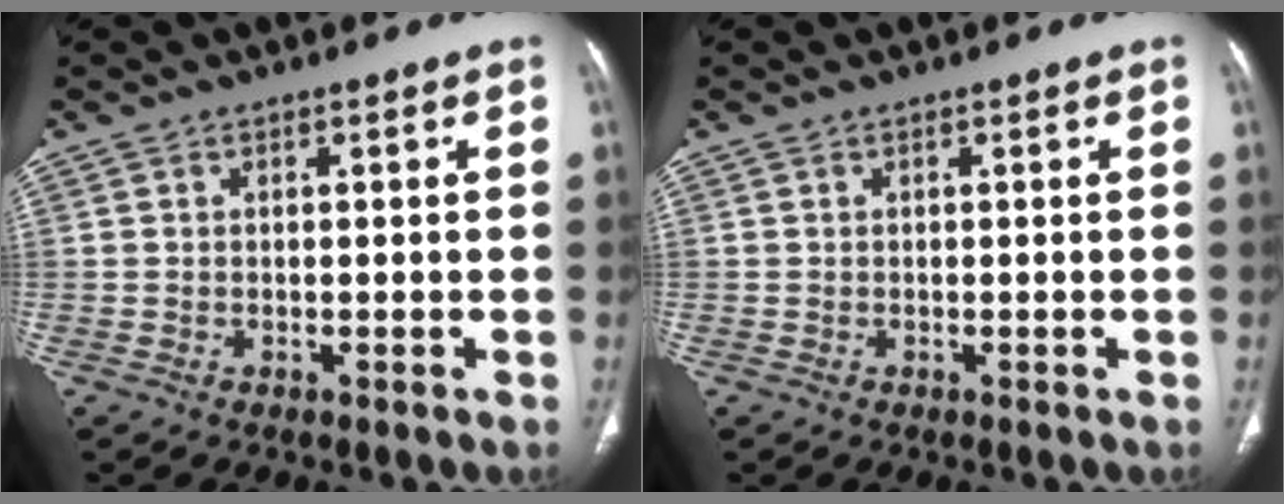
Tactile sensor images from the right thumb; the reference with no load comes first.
{"total": 0.0}